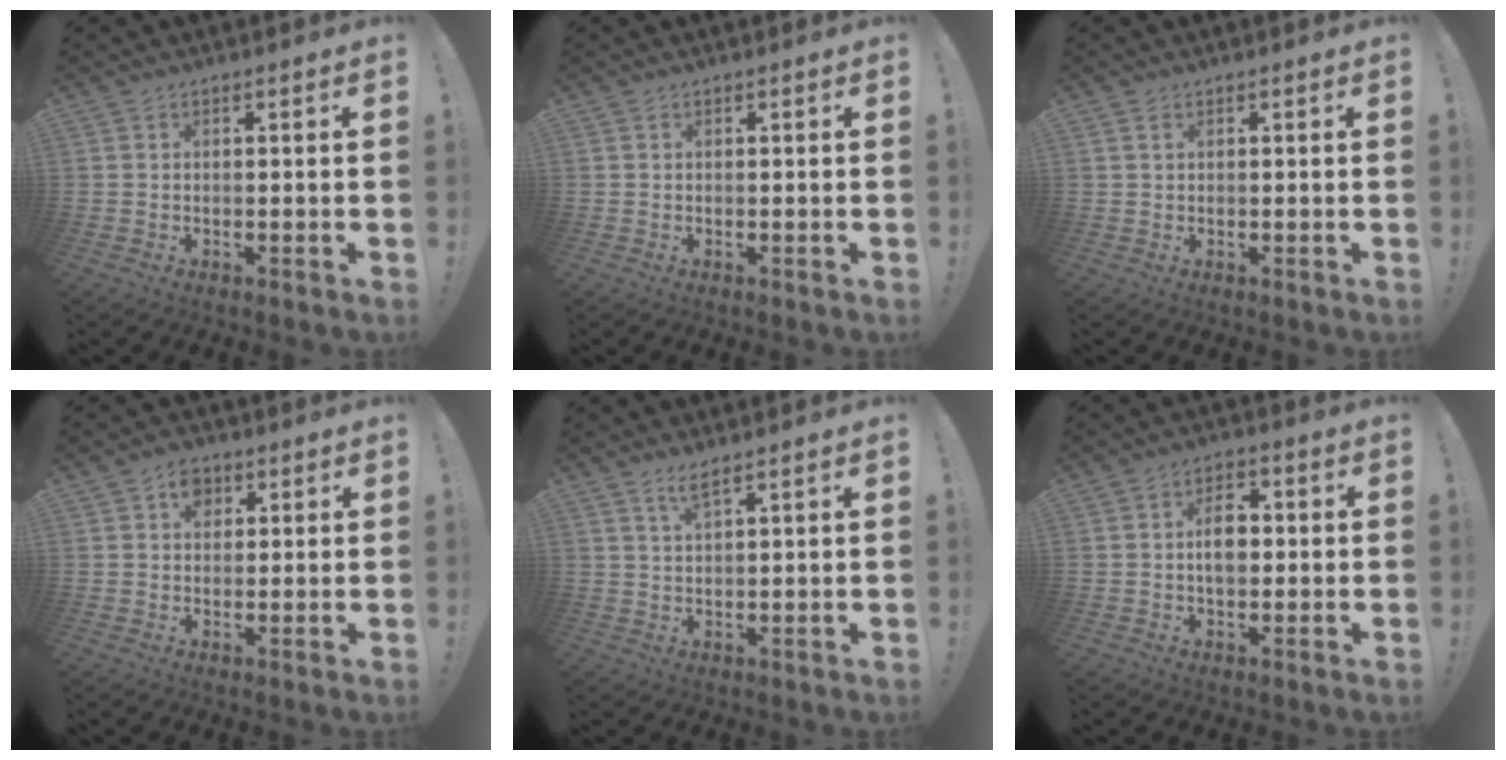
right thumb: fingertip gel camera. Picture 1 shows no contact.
{"total": 0.0}
{"total": 0.9, "force": [0.5, 0.5, 0.6], "torque": [-0.008, -0.001, 0.009]}
{"total": 4.8, "force": [1.9, 3.9, 2.2], "torque": [-0.025, -0.001, 0.032]}
{"total": 3.6, "force": [2.5, 0.4, 2.5], "torque": [-0.051, -0.008, 0.043]}
{"total": 7.5, "force": [0.2, 5.0, 5.6], "torque": [-0.085, 0.008, -0.002]}